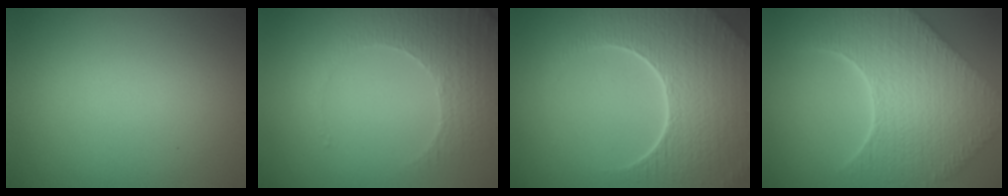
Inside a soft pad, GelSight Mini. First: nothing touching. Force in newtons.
{"total": 3.9, "press": 3.8, "slide": 1.0}
{"total": 9.4, "press": 6.7, "slide": 6.6}
{"total": 9.8, "press": 7.0, "slide": 6.9}